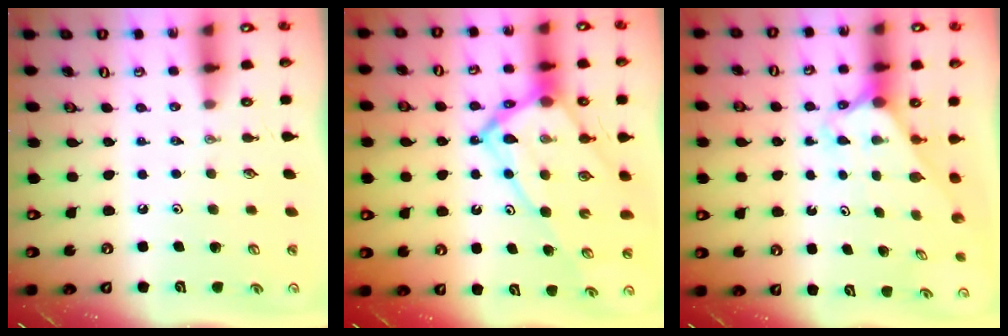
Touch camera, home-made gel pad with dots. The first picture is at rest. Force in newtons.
{"total": 18.5, "press": 18.3, "slide": 2.1}
{"total": 2.2, "press": 2.2, "slide": 0.2}